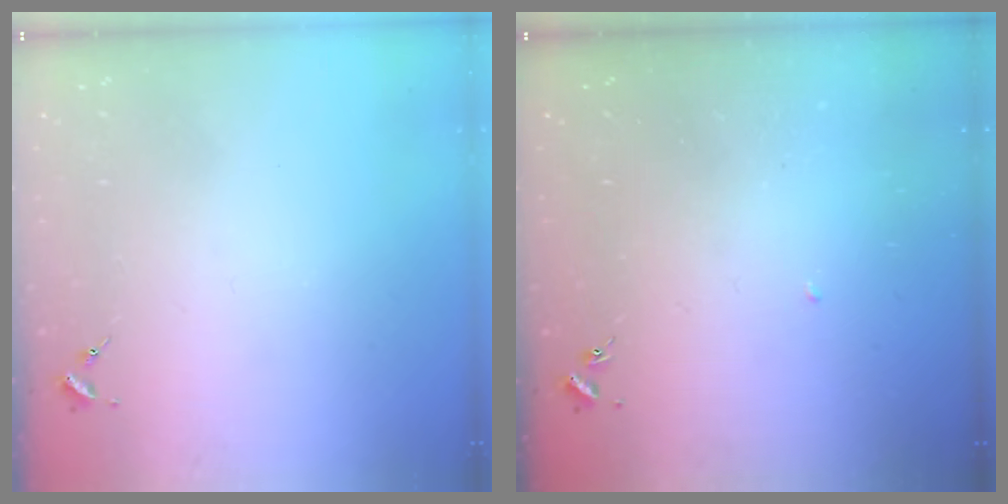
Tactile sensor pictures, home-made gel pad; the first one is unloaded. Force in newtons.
{"total": 1.4, "press": 1.3, "slide": 0.1}